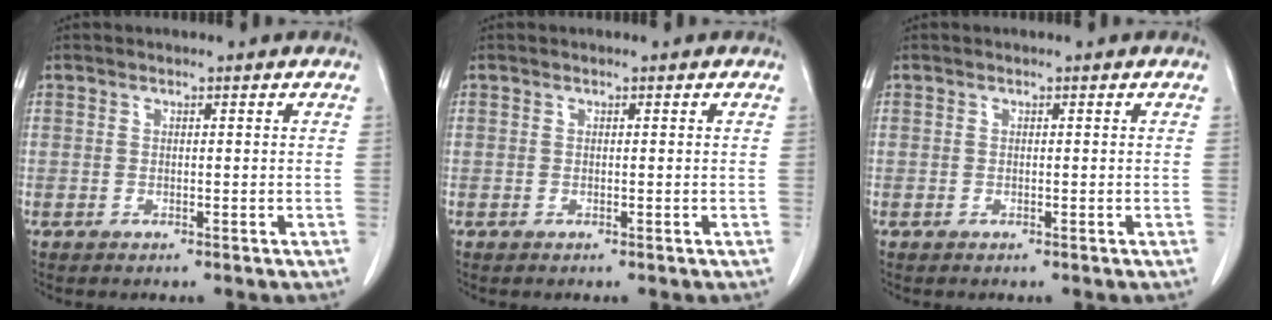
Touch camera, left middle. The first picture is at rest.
{"total": 0.0}
{"total": 0.0}